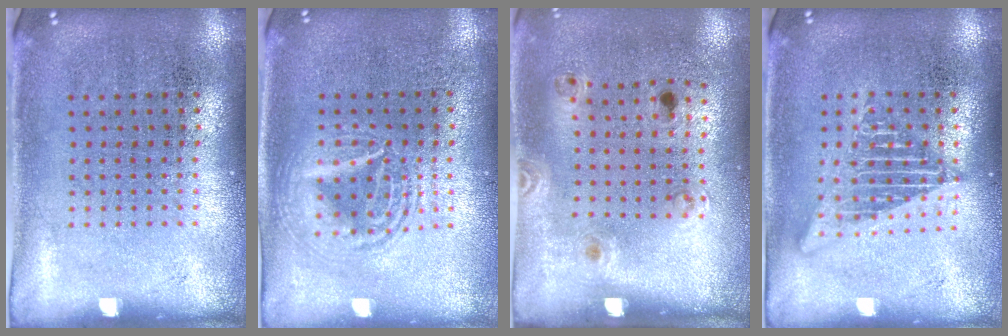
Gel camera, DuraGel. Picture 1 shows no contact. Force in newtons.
{"total": 2.9, "press": 2.9, "slide": 0.4}
{"total": 1.3, "press": 0.7, "slide": 1.1}
{"total": 2.6, "press": 2.6, "slide": 0.3}